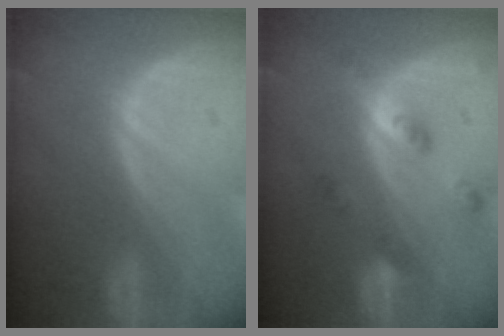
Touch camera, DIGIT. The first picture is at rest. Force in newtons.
{"total": 5.3, "press": 4.6, "slide": 2.6}